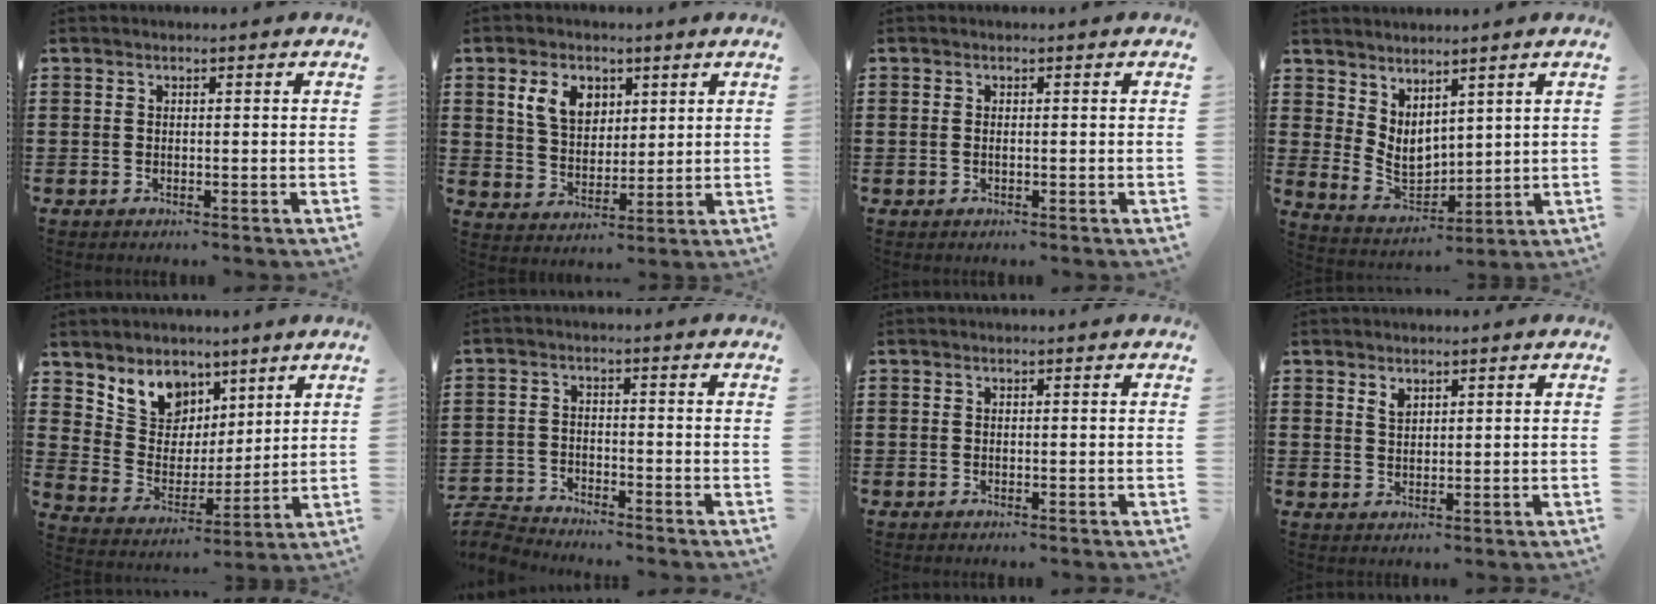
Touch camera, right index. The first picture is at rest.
{"total": 6.3, "force": [2.9, 4.4, 3.5], "torque": [-0.079, 0.015, 0.051]}
{"total": 0.7, "force": [0.0, 0.3, 0.6], "torque": [-0.013, 0.001, -0.001]}
{"total": 4.3, "force": [2.6, 2.8, 2.0], "torque": [-0.060, -0.014, 0.049]}
{"total": 8.1, "force": [5.6, 5.7, 1.1], "torque": [-0.065, -0.033, 0.107]}
{"total": 3.6, "force": [-3.5, 0.4, 0.0], "torque": [-0.021, -0.004, -0.082]}
{"total": 0.0}
{"total": 1.8, "force": [1.4, 1.0, 0.7], "torque": [-0.016, 0.004, 0.026]}